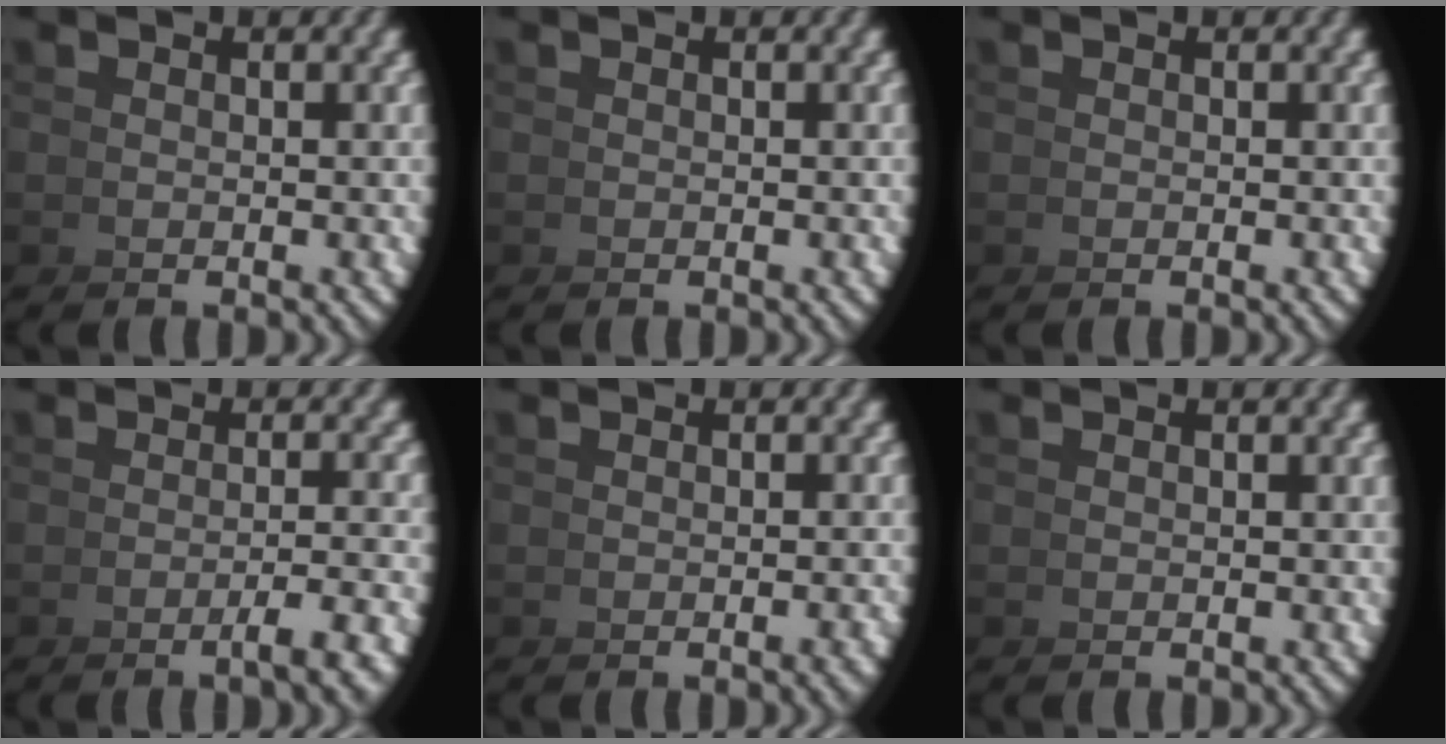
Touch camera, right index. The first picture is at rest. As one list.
[{"total": 0.0}, {"total": 0.0}, {"total": 3.2, "force": [-1.6, 0.5, 2.7], "torque": [-0.019, 0.012, -0.034]}, {"total": 1.2, "force": [-0.5, 0.4, 1.1], "torque": [-0.009, 0.010, -0.012]}, {"total": 0.0}]